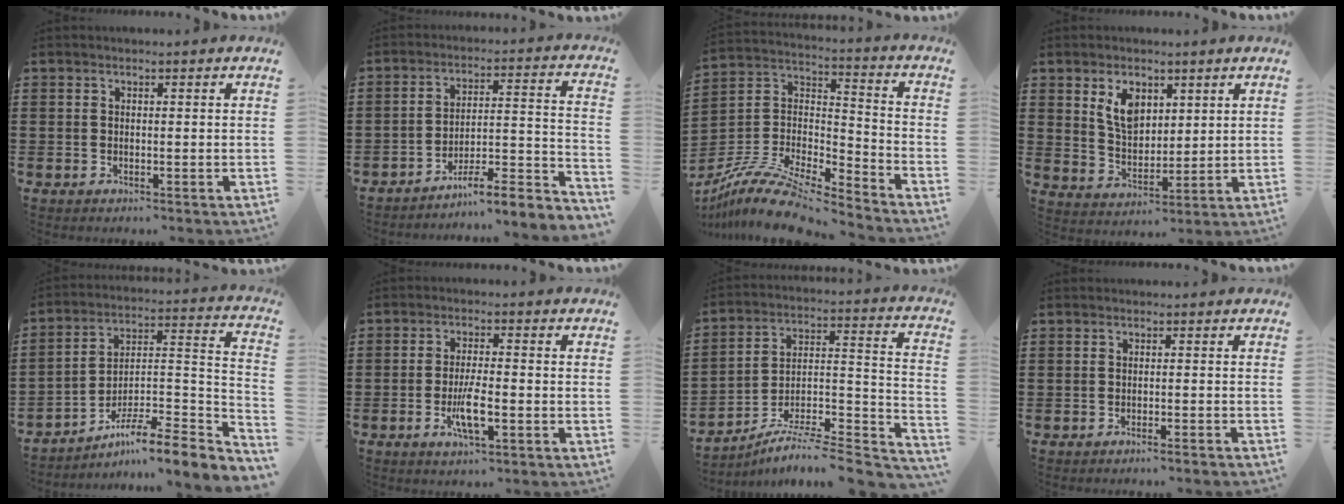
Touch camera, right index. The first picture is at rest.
{"total": 5.7, "force": [-4.9, 0.5, 2.9], "torque": [-0.049, -0.015, -0.098]}
{"total": 11.6, "force": [-9.8, 3.4, 5.3], "torque": [-0.108, 0.027, -0.192]}
{"total": 6.3, "force": [3.0, 4.0, 3.9], "torque": [-0.083, 0.008, 0.053]}
{"total": 6.5, "force": [-5.3, 0.7, 3.8], "torque": [-0.060, -0.010, -0.109]}
{"total": 5.0, "force": [-1.8, 1.1, 4.5], "torque": [-0.094, -0.006, -0.037]}
{"total": 6.3, "force": [-5.5, 0.7, 3.0], "torque": [-0.042, -0.007, -0.110]}
{"total": 0.9, "force": [-0.9, -0.2, 0.3], "torque": [-0.008, 0.000, -0.017]}